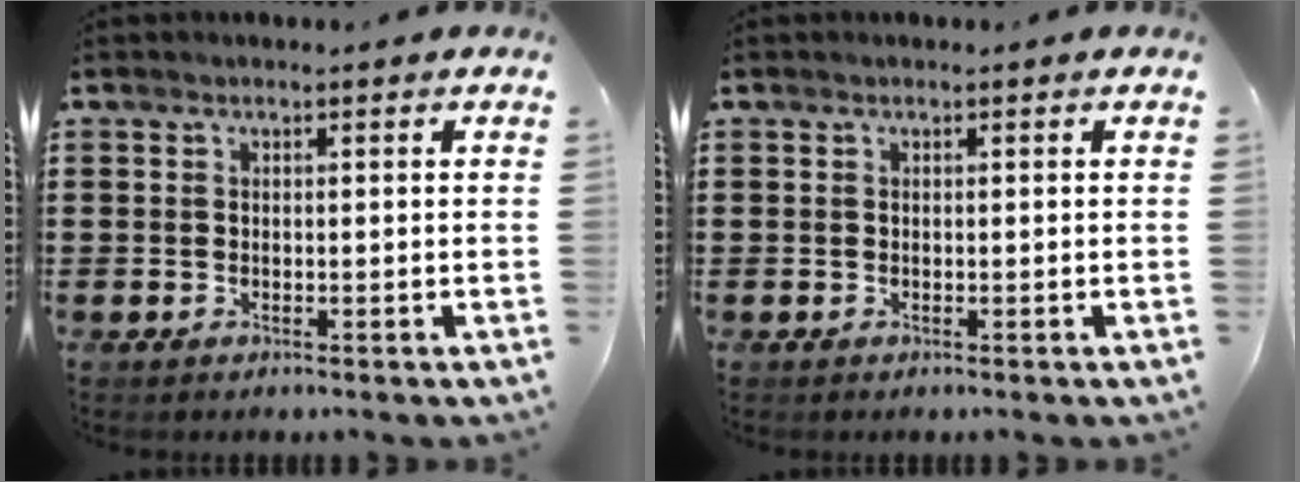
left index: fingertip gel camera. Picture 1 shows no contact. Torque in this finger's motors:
{"motor_torque": [0.00, 0.00, 0.01, 0.00]}